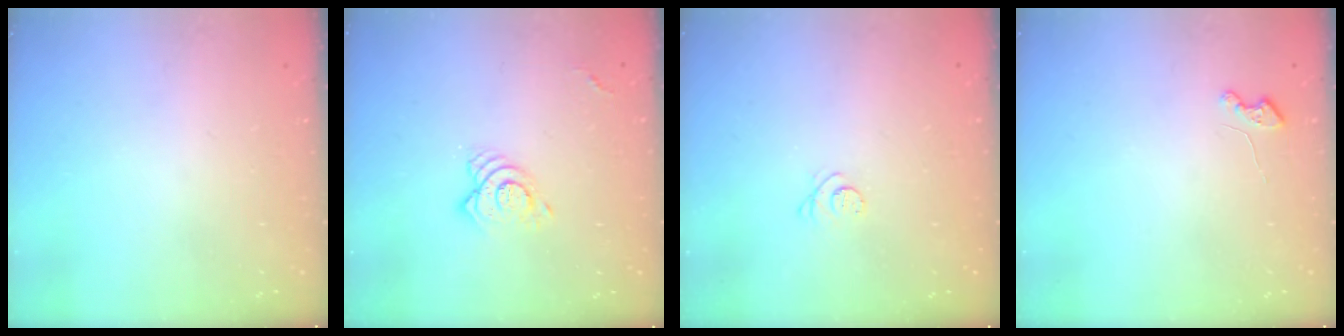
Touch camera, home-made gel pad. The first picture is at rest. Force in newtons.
{"total": 8.3, "press": 8.3, "slide": 0.8}
{"total": 2.3, "press": 2.3, "slide": 0.3}
{"total": 2.7, "press": 2.7, "slide": 0.4}